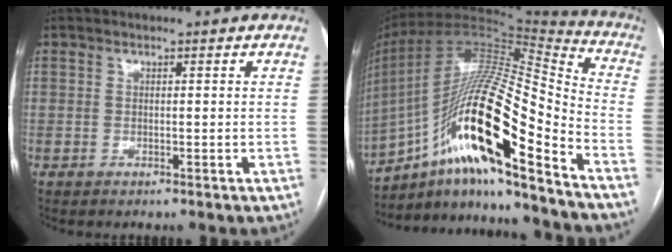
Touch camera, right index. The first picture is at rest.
{"total": 25.0, "force": [-13.4, 3.1, 20.9], "torque": [-0.384, -0.002, -0.235]}